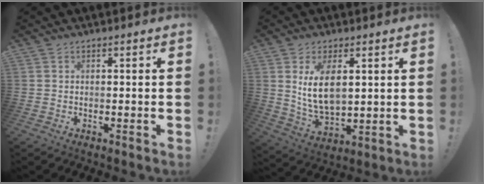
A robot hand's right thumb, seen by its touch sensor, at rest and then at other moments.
{"total": 10.9, "force": [3.3, 5.8, 8.6], "torque": [-0.160, -0.018, 0.056]}